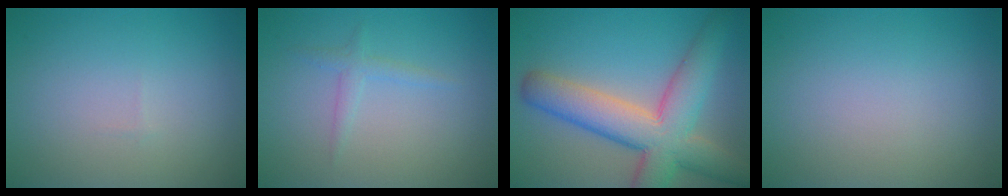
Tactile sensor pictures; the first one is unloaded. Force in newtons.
{"total": 1.3, "press": 1.3, "slide": 0.1}
{"total": 9.2, "press": 9.1, "slide": 0.7}
{"total": 0.0}